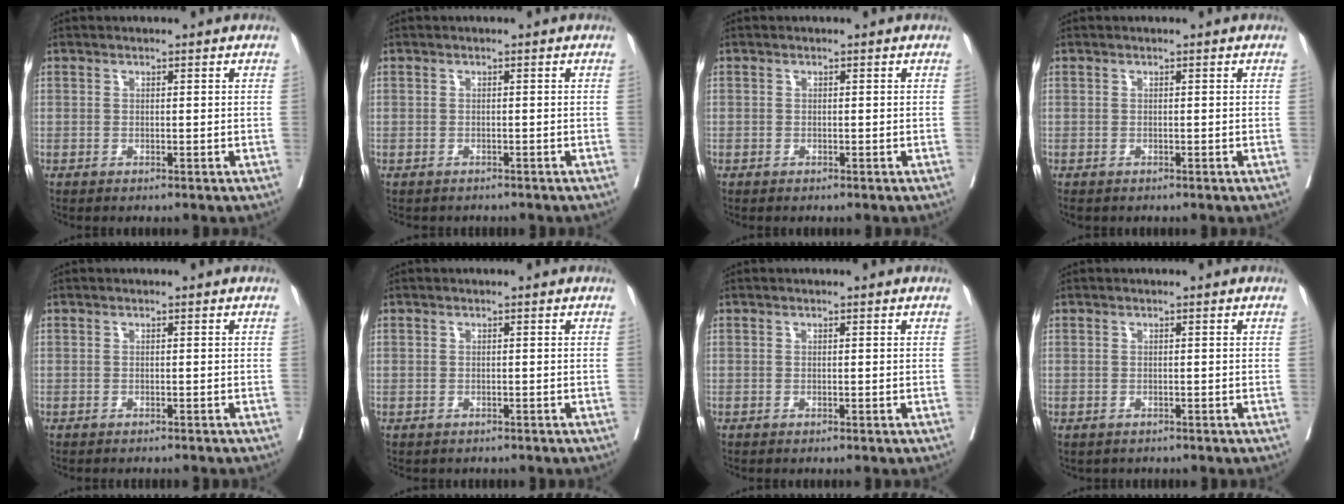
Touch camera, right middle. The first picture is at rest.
{"total": 2.3, "force": [-2.0, 1.2, 0.1], "torque": [-0.011, 0.001, -0.030]}
{"total": 0.7, "force": [-0.3, 0.6, -0.1], "torque": [0.004, 0.007, -0.008]}
{"total": 1.1, "force": [-0.9, 0.6, 0.3], "torque": [-0.008, -0.001, -0.014]}
{"total": 2.4, "force": [-2.3, 0.2, 0.6], "torque": [-0.008, -0.005, -0.028]}
{"total": 1.0, "force": [-0.6, 0.8, -0.1], "torque": [-0.008, 0.004, -0.008]}
{"total": 0.0}
{"total": 0.8, "force": [-0.6, 0.5, 0.0], "torque": [-0.008, 0.001, -0.009]}